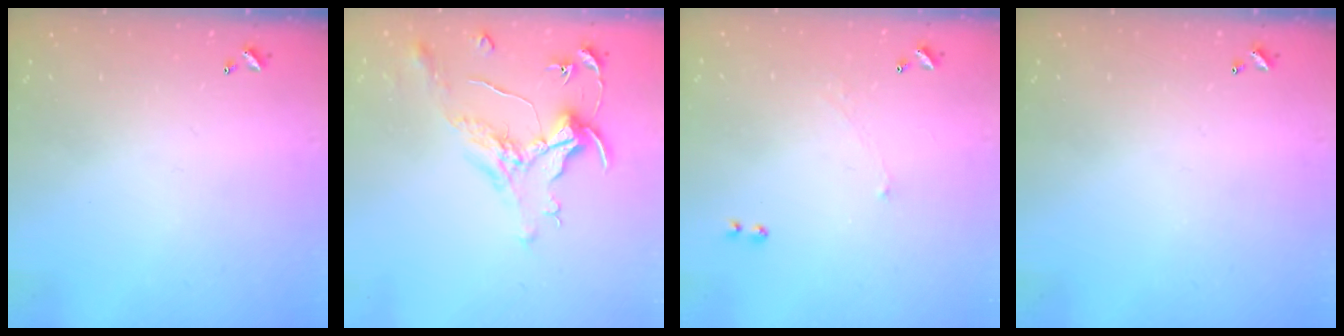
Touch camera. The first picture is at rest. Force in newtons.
{"total": 1.6, "press": 1.4, "slide": 0.7}
{"total": 1.0, "press": 0.7, "slide": 0.6}
{"total": 0.0}